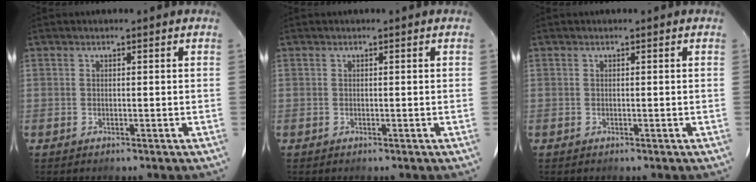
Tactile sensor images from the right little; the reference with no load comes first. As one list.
[{"total": 0.0}, {"total": 0.0}]